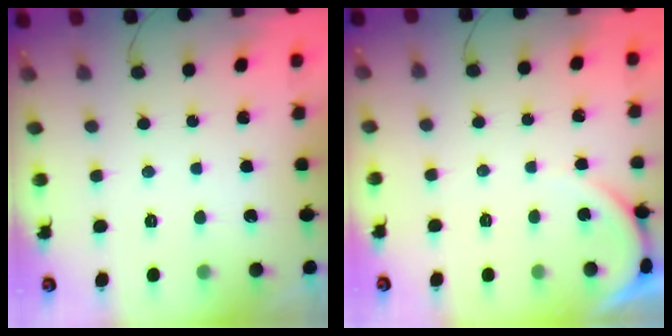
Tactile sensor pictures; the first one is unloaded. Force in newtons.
{"total": 1.6, "press": 1.6, "slide": 0.4}